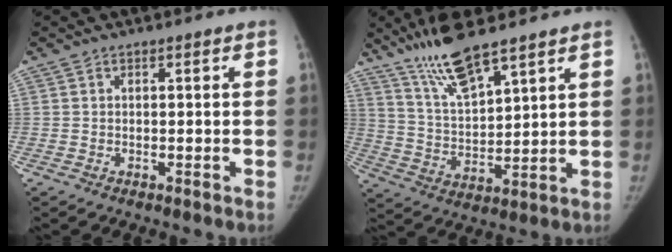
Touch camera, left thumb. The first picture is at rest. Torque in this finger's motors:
{"motor_torque": [0.06, -0.06, 0.16, -0.15, 0.10]}